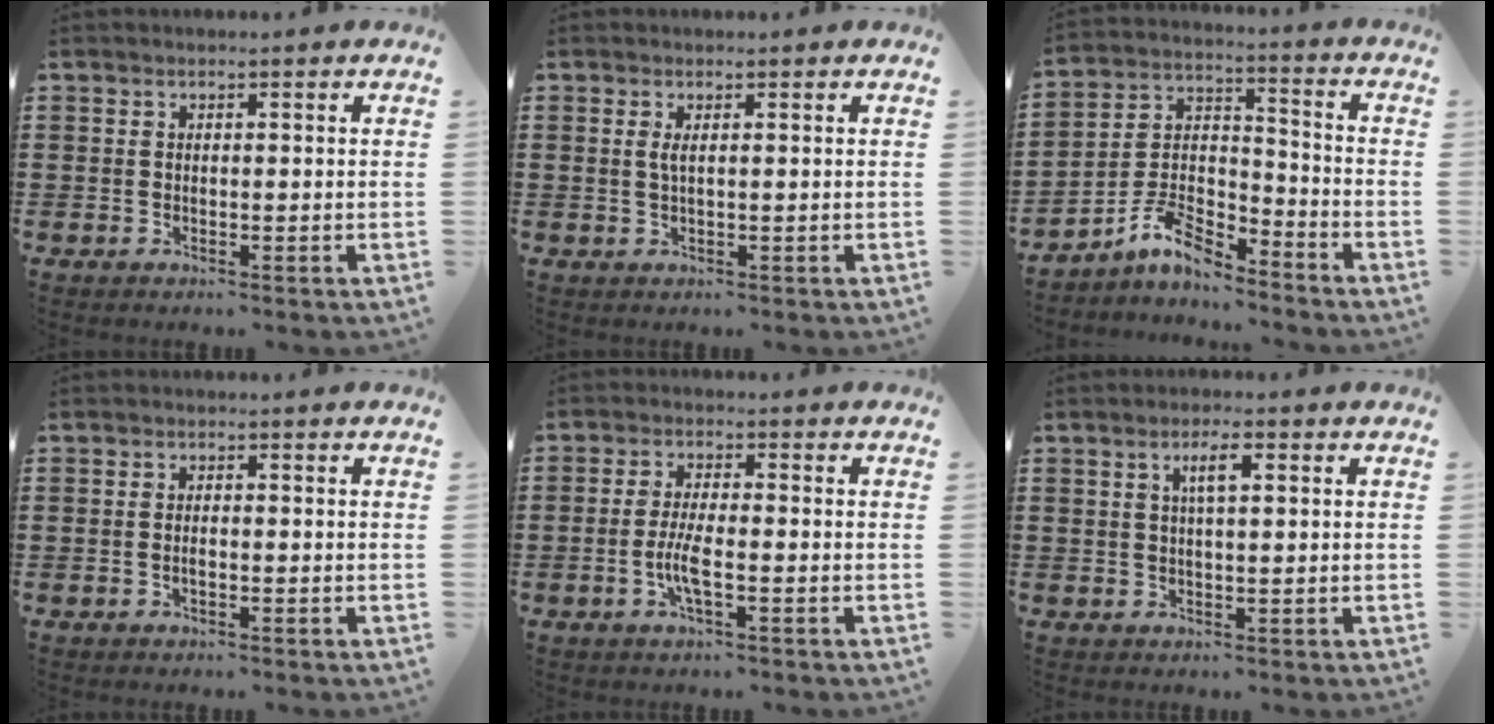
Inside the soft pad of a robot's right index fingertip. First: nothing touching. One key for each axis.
{"total": 1.2, "fx": 0.3, "fy": 0.2, "fz": 1.2, "tx": -0.024, "ty": 0.002, "tz": 0.004}
{"total": 8.0, "fx": -6.6, "fy": 2.5, "fz": 3.7, "tx": -0.087, "ty": 0.008, "tz": -0.130}
{"total": 1.0, "fx": -0.4, "fy": 0.3, "fz": 0.9, "tx": -0.019, "ty": -0.004, "tz": -0.005}
{"total": 4.6, "fx": -1.5, "fy": 0.9, "fz": 4.2, "tx": -0.093, "ty": -0.005, "tz": -0.033}
{"total": 3.5, "fx": 1.2, "fy": 0.9, "fz": 3.1, "tx": -0.064, "ty": 0.008, "tz": 0.018}